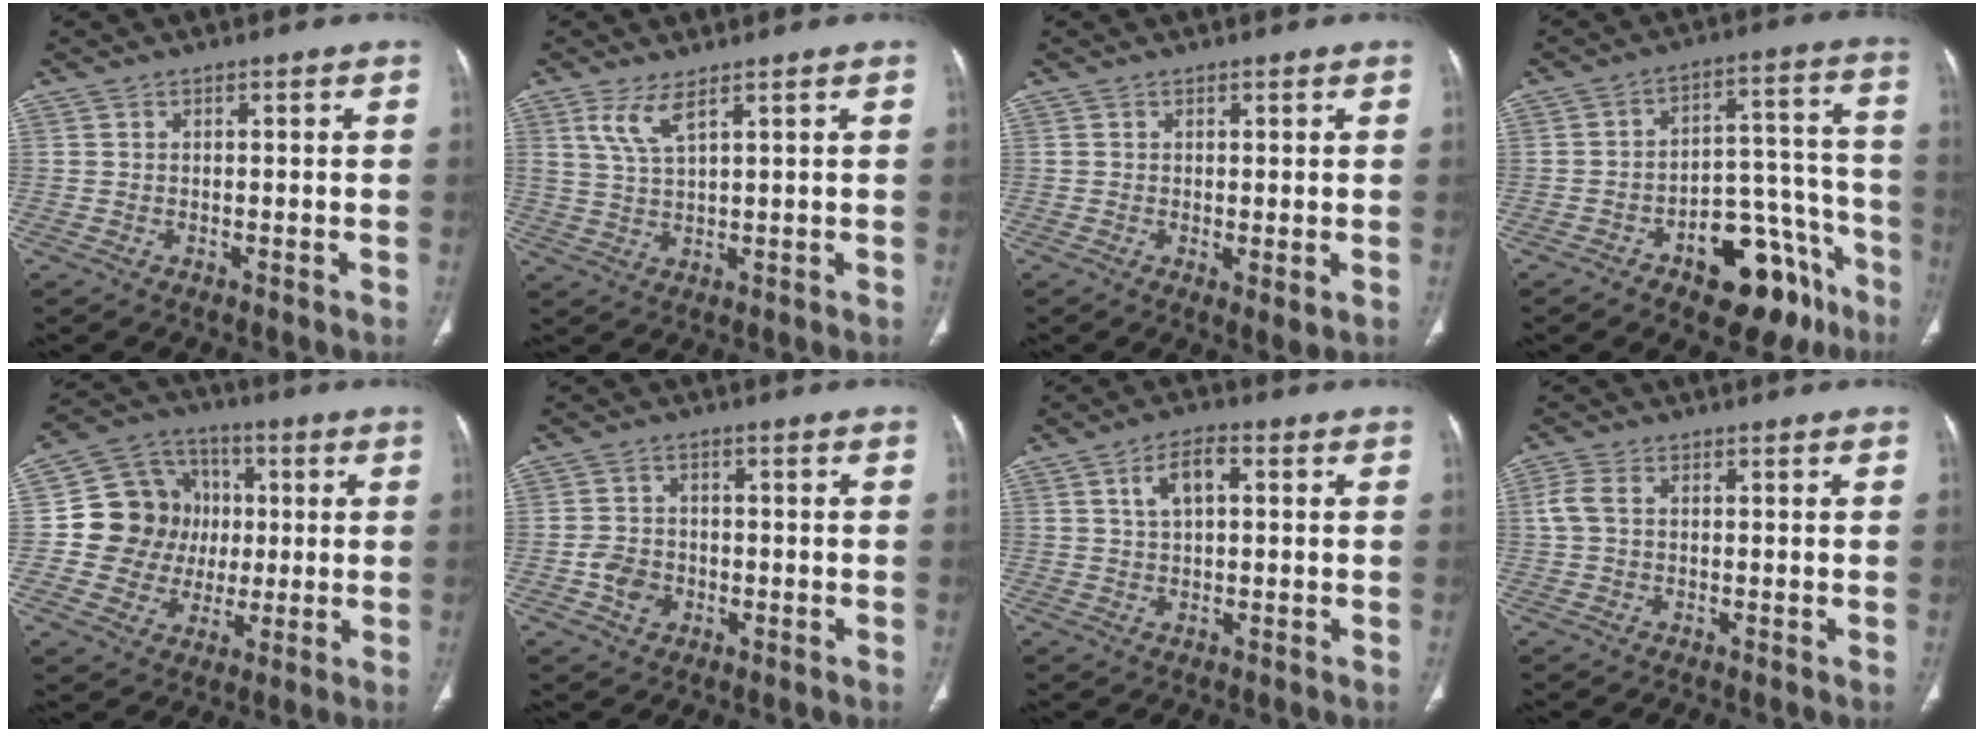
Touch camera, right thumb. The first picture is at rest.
{"total": 4.8, "force": [2.8, 1.1, 3.7], "torque": [-0.085, -0.014, 0.067]}
{"total": 2.0, "force": [-0.1, 0.6, 2.0], "torque": [-0.033, -0.011, -0.002]}
{"total": 17.7, "force": [-10.3, 8.9, 11.3], "torque": [-0.093, 0.095, -0.142]}
{"total": 14.7, "force": [0.8, 13.4, 6.1], "torque": [-0.066, 0.023, 0.020]}
{"total": 4.7, "force": [-1.4, 3.8, 2.4], "torque": [-0.027, 0.012, -0.026]}
{"total": 5.4, "force": [1.5, 2.6, 4.4], "torque": [-0.078, 0.008, 0.023]}
{"total": 3.2, "force": [0.3, 2.1, 2.4], "torque": [-0.064, 0.008, 0.003]}